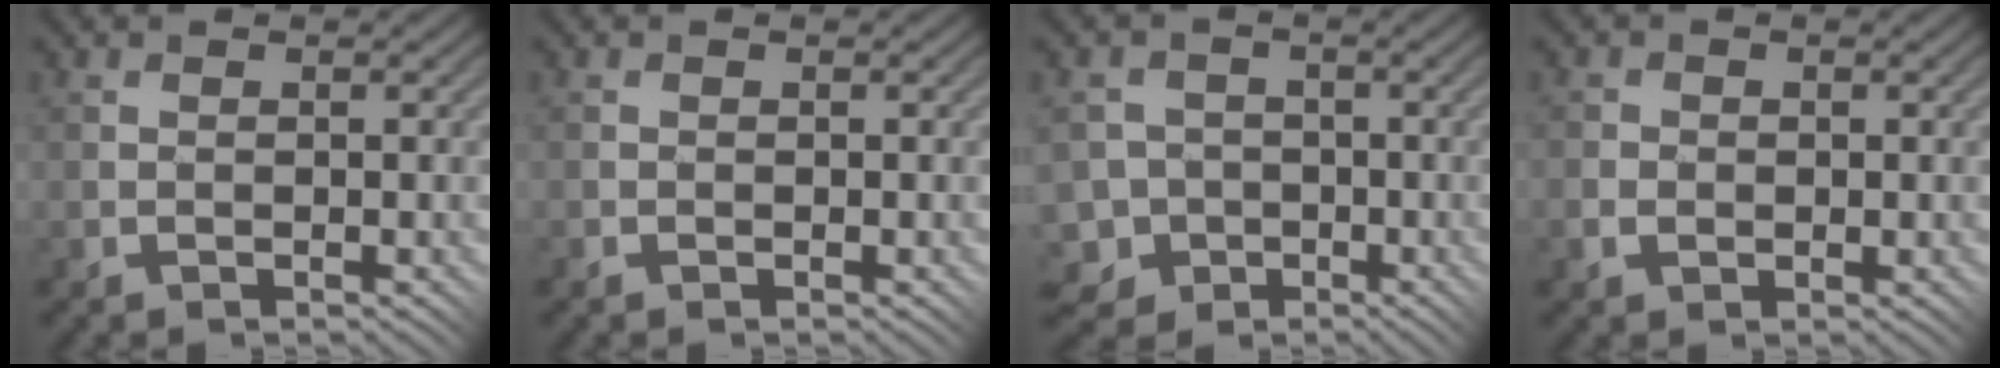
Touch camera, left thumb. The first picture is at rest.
{"total": 0.0}
{"total": 7.6, "force": [-3.6, 6.7, 1.0], "torque": [-0.040, -0.011, -0.088]}
{"total": 2.4, "force": [-0.6, 2.1, 0.9], "torque": [-0.014, -0.003, -0.022]}